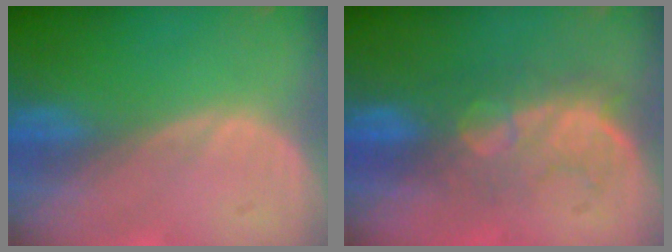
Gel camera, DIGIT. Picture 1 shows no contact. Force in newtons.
{"total": 8.1, "press": 7.9, "slide": 1.7}